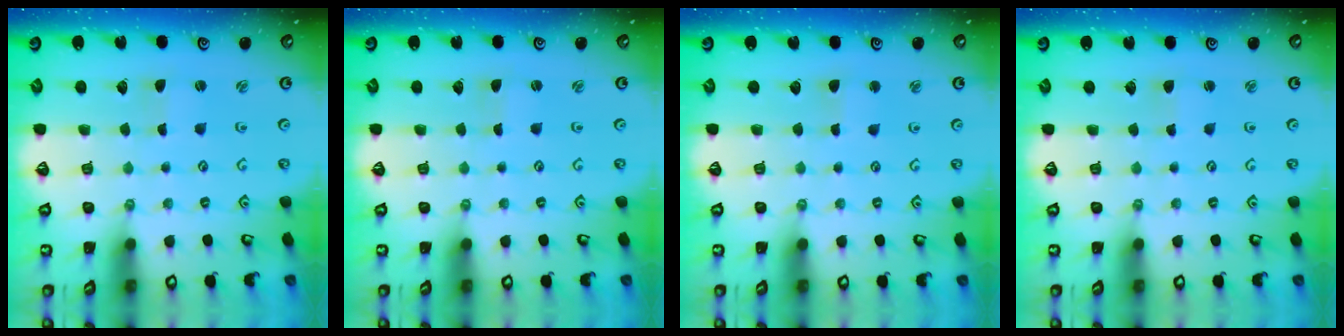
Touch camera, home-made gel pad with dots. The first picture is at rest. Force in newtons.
{"total": 0.5, "press": 0.4, "slide": 0.3}
{"total": 2.5, "press": 2.5, "slide": 0.3}
{"total": 1.9, "press": 1.9, "slide": 0.2}